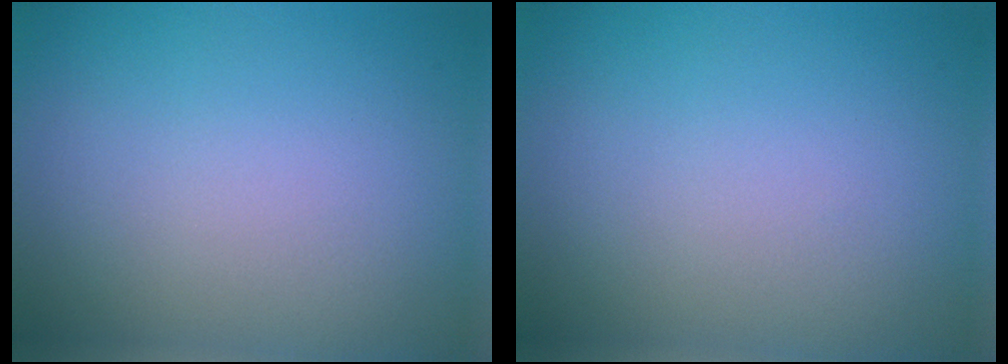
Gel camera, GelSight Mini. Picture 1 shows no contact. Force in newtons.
{"total": 0.0}